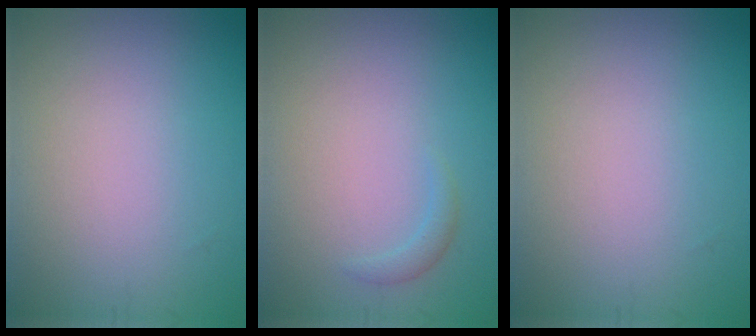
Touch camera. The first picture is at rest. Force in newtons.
{"total": 0.9, "press": 0.9, "slide": 0.0}
{"total": 0.0}